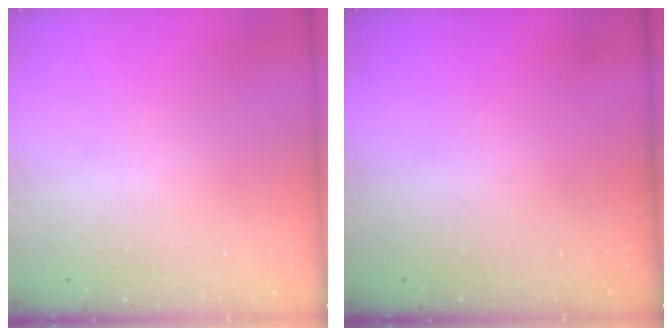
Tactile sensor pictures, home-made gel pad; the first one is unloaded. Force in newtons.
{"total": 0.0}